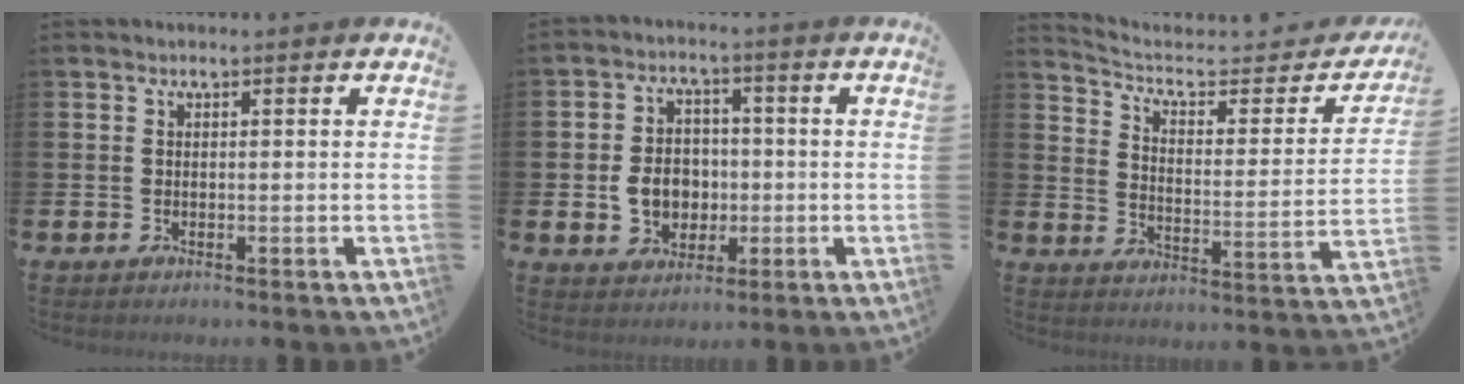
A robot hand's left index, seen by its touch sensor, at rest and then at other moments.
{"total": 6.2, "force": [-0.6, 5.3, 3.2], "torque": [-0.052, 0.009, -0.016]}
{"total": 5.7, "force": [4.8, 2.1, 2.2], "torque": [-0.068, -0.038, 0.075]}